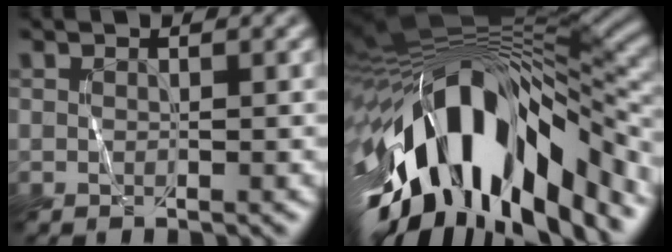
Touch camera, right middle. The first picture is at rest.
{"total": 16.9, "force": [-6.7, 8.0, 13.3], "torque": [-0.241, 0.005, -0.109]}